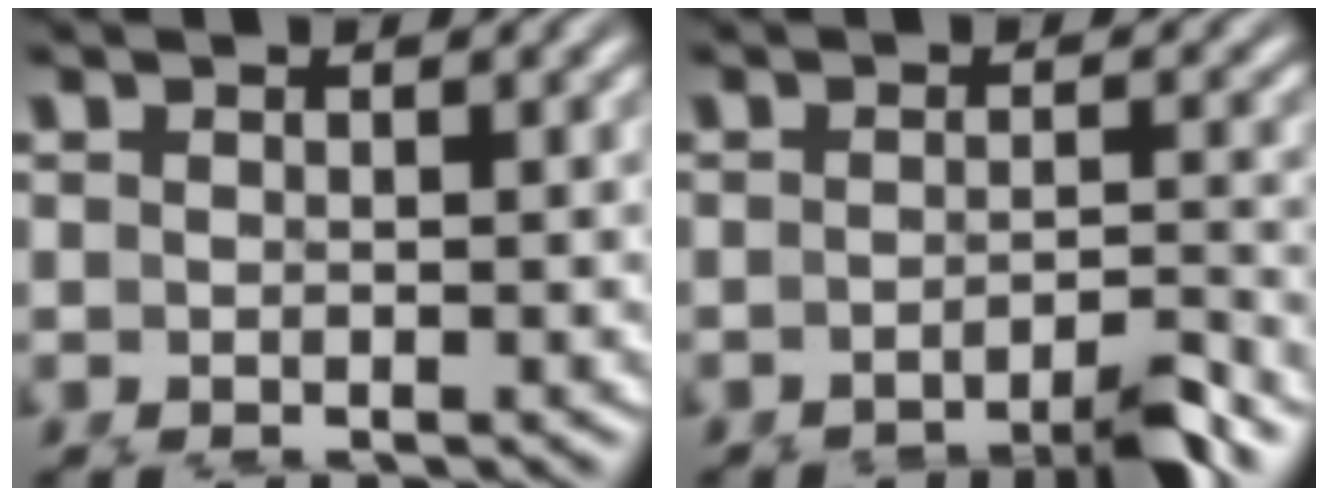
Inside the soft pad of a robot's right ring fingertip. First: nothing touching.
{"total": 3.6, "force": [-3.0, 0.0, 2.0], "torque": [-0.016, -0.002, -0.046]}